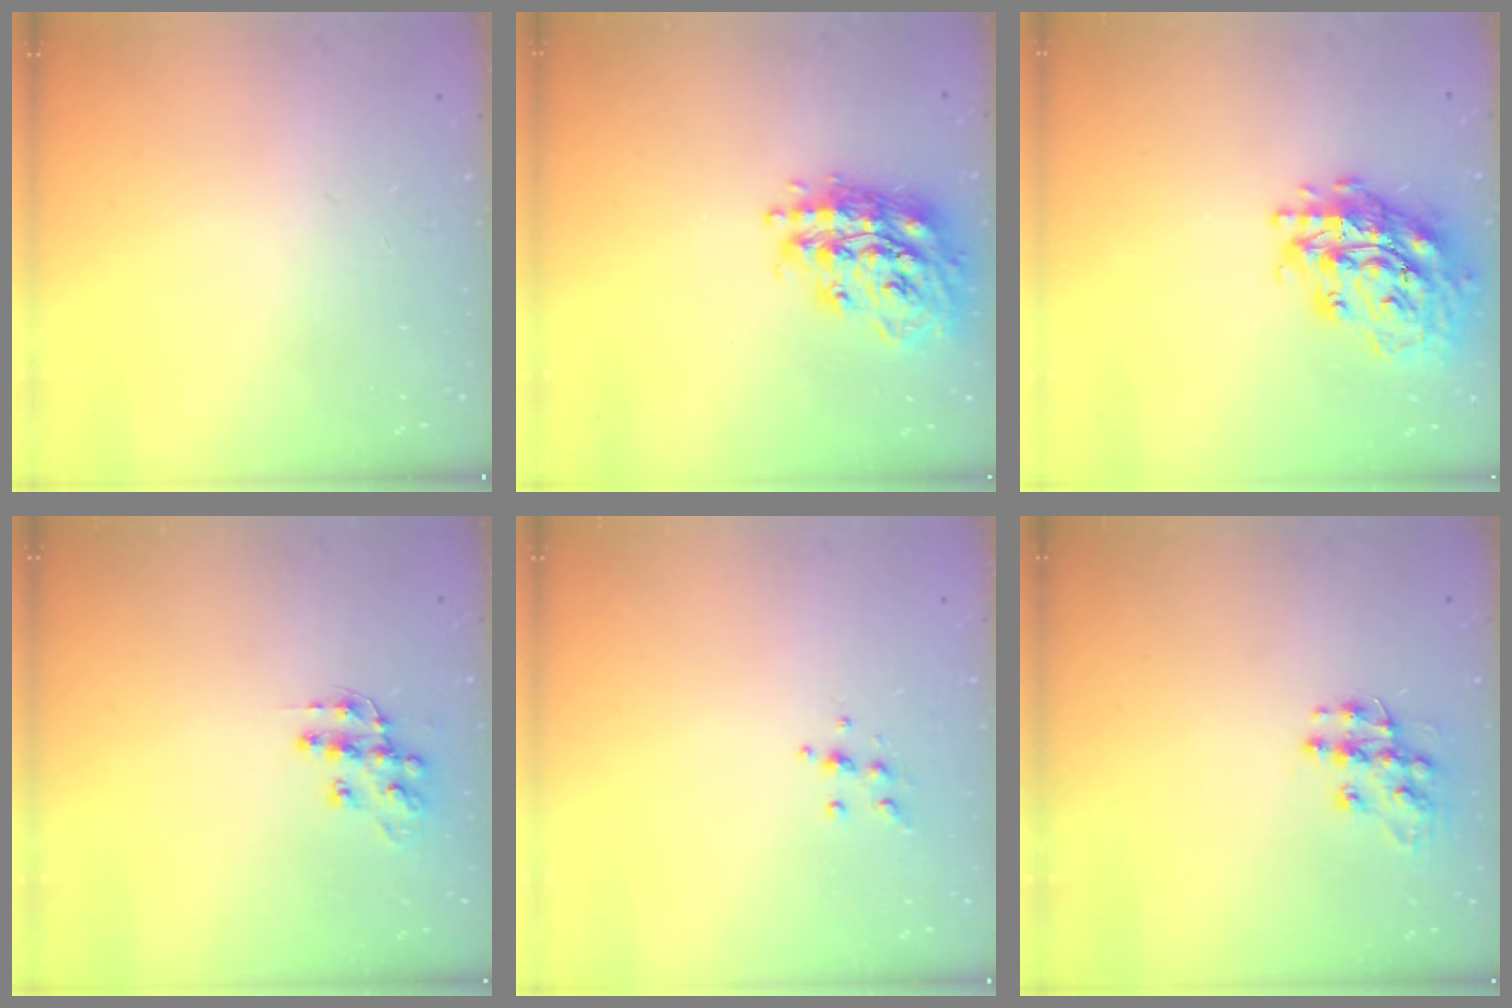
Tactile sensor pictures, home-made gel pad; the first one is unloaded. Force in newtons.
{"total": 19.6, "press": 19.5, "slide": 1.5}
{"total": 21.0, "press": 20.9, "slide": 2.7}
{"total": 10.6, "press": 10.6, "slide": 0.6}
{"total": 4.8, "press": 4.7, "slide": 0.8}
{"total": 10.0, "press": 10.0, "slide": 0.6}